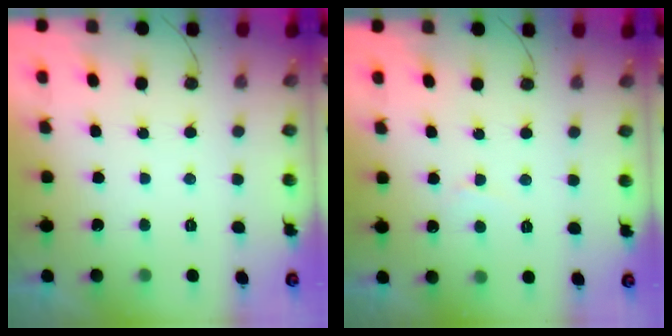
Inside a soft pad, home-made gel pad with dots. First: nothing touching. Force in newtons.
{"total": 3.0, "press": 3.0, "slide": 0.3}